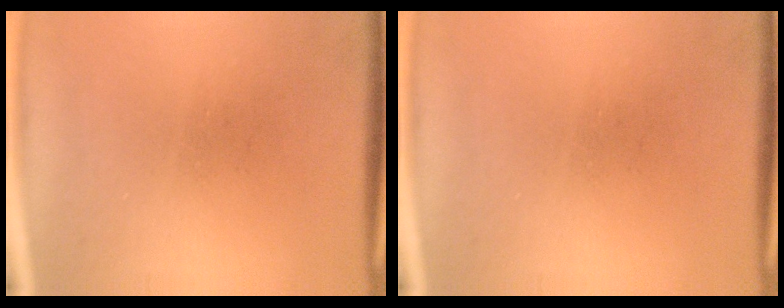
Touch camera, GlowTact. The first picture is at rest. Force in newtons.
{"total": 0.0}